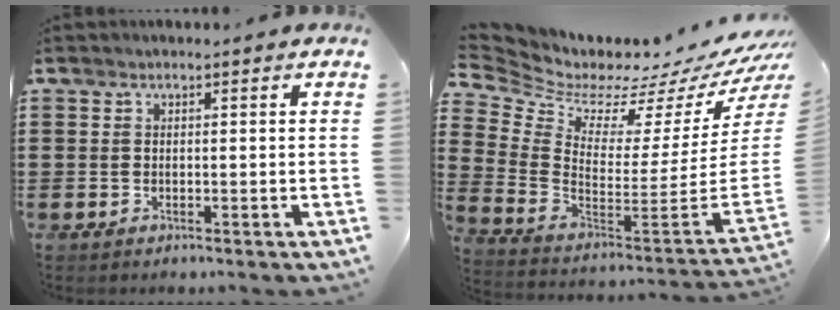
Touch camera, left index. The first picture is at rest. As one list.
[{"total": 3.0, "force": [2.7, 1.4, 0.4], "torque": [-0.023, -0.061, 0.036]}]